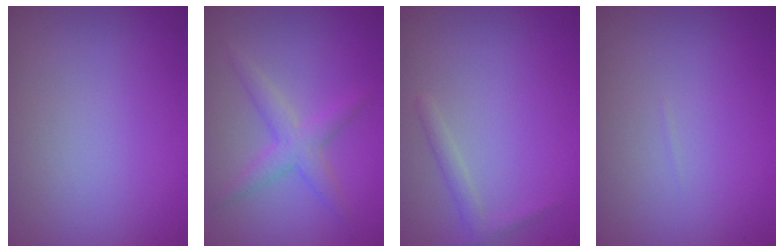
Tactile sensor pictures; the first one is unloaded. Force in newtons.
{"total": 2.5, "press": 2.5, "slide": 0.1}
{"total": 1.3, "press": 1.3, "slide": 0.0}
{"total": 0.0}